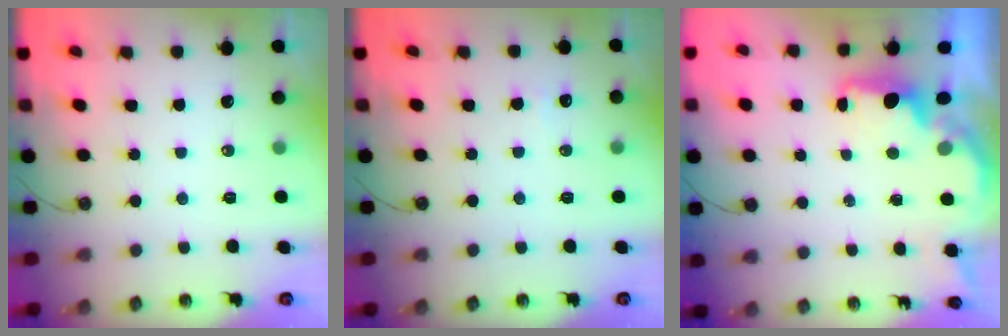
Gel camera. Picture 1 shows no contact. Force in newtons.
{"total": 4.9, "press": 4.8, "slide": 1.0}
{"total": 1.8, "press": 1.7, "slide": 0.6}